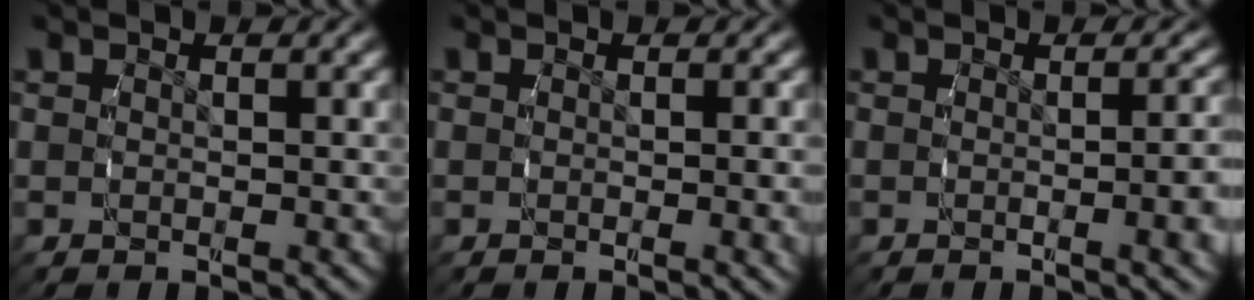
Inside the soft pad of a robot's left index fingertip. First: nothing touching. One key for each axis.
{"total": 1.2, "fx": -0.1, "fy": -0.1, "fz": 1.2, "tx": -0.007, "ty": 0.009, "tz": -0.009}
{"total": 3.0, "fx": -0.7, "fy": 0.4, "fz": 2.9, "tx": -0.024, "ty": 0.012, "tz": -0.019}